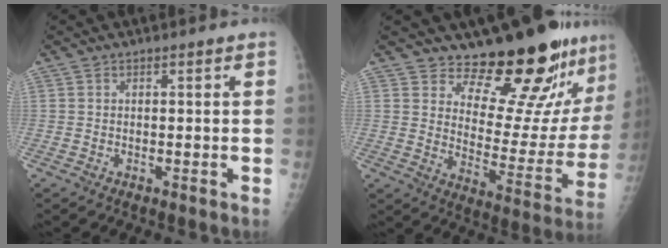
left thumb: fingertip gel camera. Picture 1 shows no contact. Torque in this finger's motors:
{"motor_torque": [0.56, 0.51, -0.12, -0.56, 0.06]}